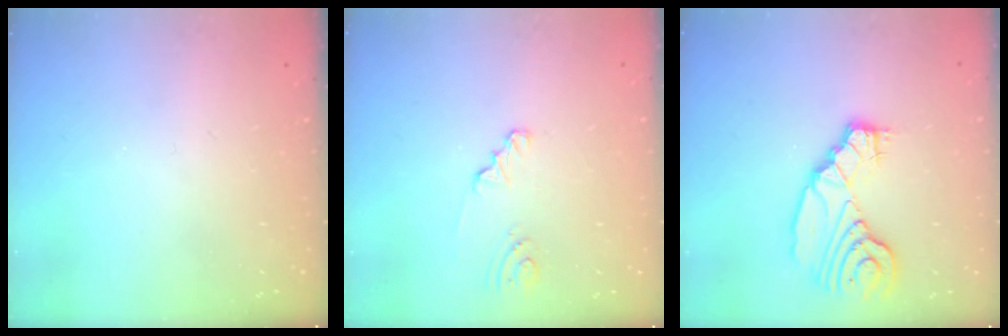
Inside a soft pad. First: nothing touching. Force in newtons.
{"total": 1.9, "press": 1.9, "slide": 0.3}
{"total": 12.3, "press": 12.3, "slide": 1.2}